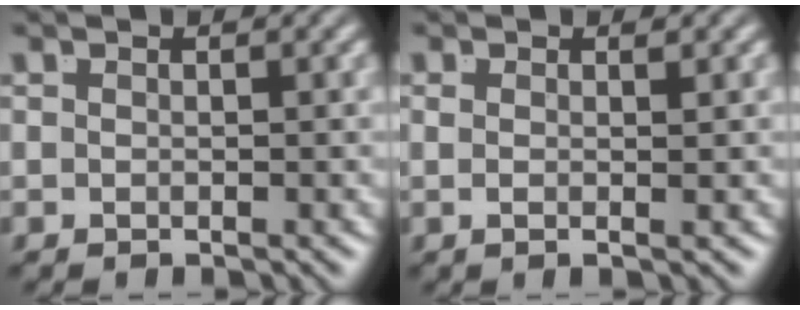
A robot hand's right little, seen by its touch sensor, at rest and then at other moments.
{"total": 1.6, "force": [0.0, -1.0, 1.3], "torque": [-0.015, -0.009, 0.007]}